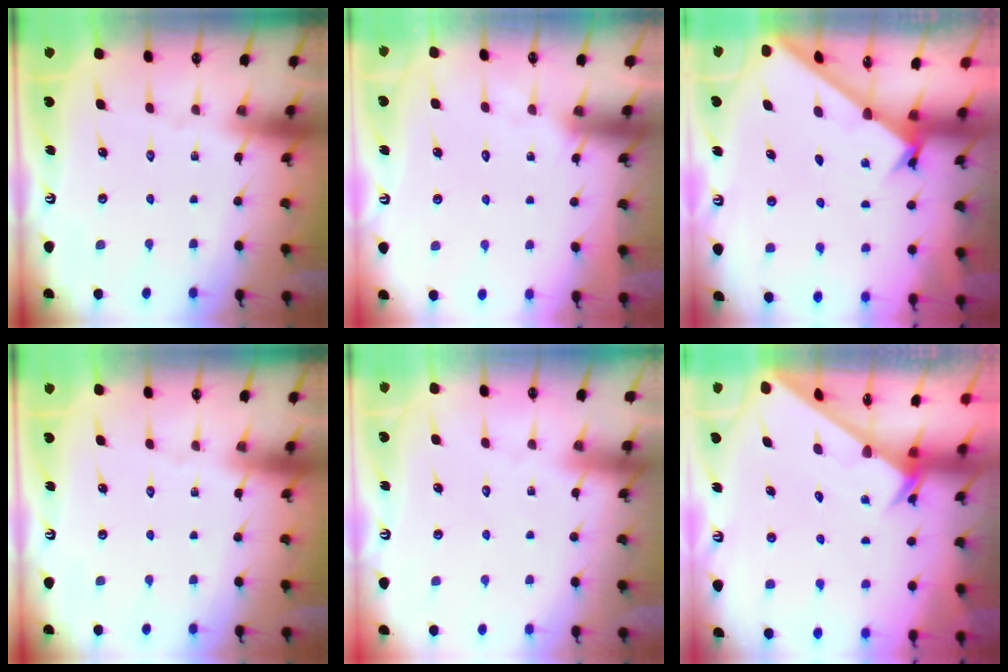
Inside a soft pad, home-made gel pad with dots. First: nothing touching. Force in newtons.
{"total": 1.9, "press": 1.9, "slide": 0.1}
{"total": 1.6, "press": 1.6, "slide": 0.1}
{"total": 0.0}
{"total": 2.1, "press": 2.1, "slide": 0.3}
{"total": 1.6, "press": 1.6, "slide": 0.1}